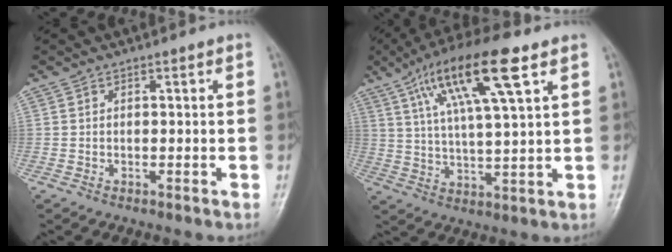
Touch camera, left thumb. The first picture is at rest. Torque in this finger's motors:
{"motor_torque": [0.74, 0.72, 1.69, -1.08, 0.50]}